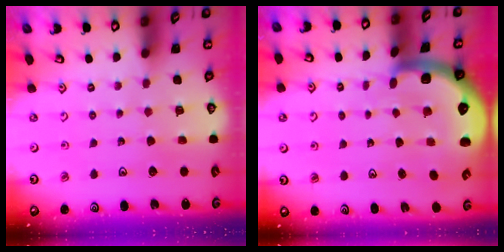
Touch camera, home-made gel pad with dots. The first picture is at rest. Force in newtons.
{"total": 5.3, "press": 5.2, "slide": 0.9}